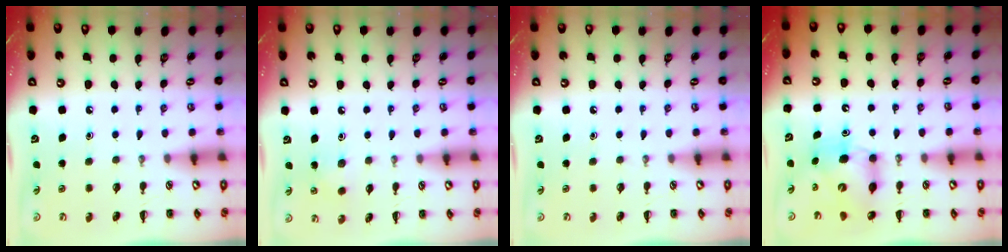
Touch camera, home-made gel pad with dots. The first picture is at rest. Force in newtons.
{"total": 3.4, "press": 3.3, "slide": 1.0}
{"total": 0.0}
{"total": 7.2, "press": 7.0, "slide": 1.6}